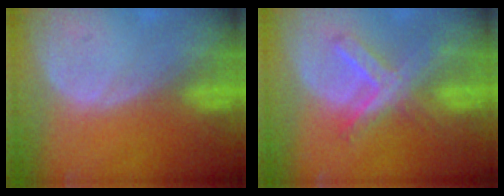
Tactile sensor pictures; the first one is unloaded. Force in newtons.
{"total": 7.2, "press": 6.3, "slide": 3.5}